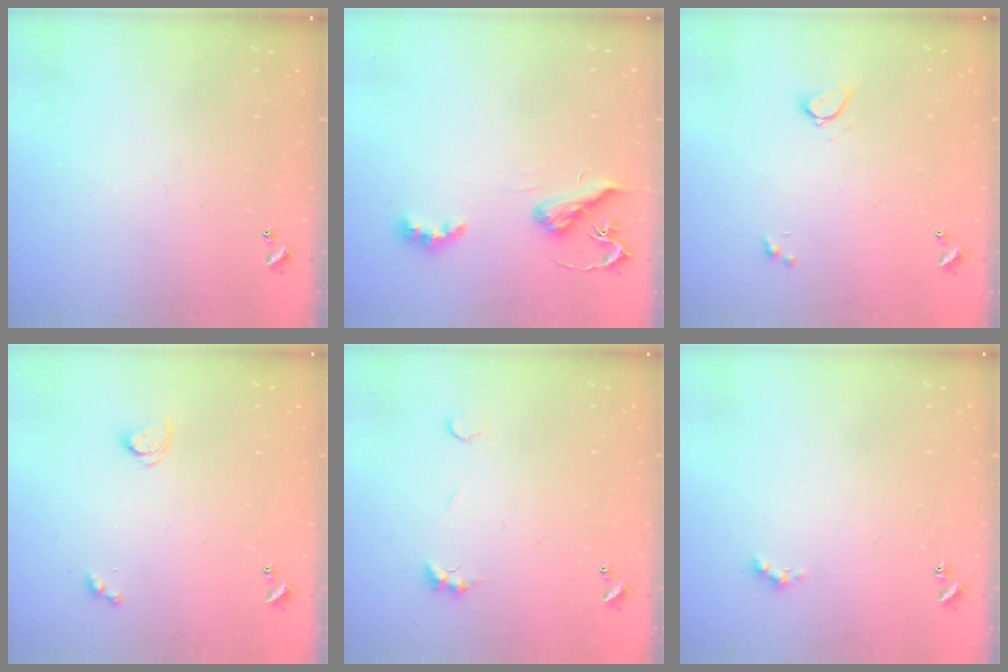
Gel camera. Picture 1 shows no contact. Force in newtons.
{"total": 5.5, "press": 5.5, "slide": 0.3}
{"total": 0.6, "press": 0.6, "slide": 0.2}
{"total": 2.7, "press": 2.7, "slide": 0.5}
{"total": 2.2, "press": 2.1, "slide": 0.6}
{"total": 2.4, "press": 2.3, "slide": 0.6}